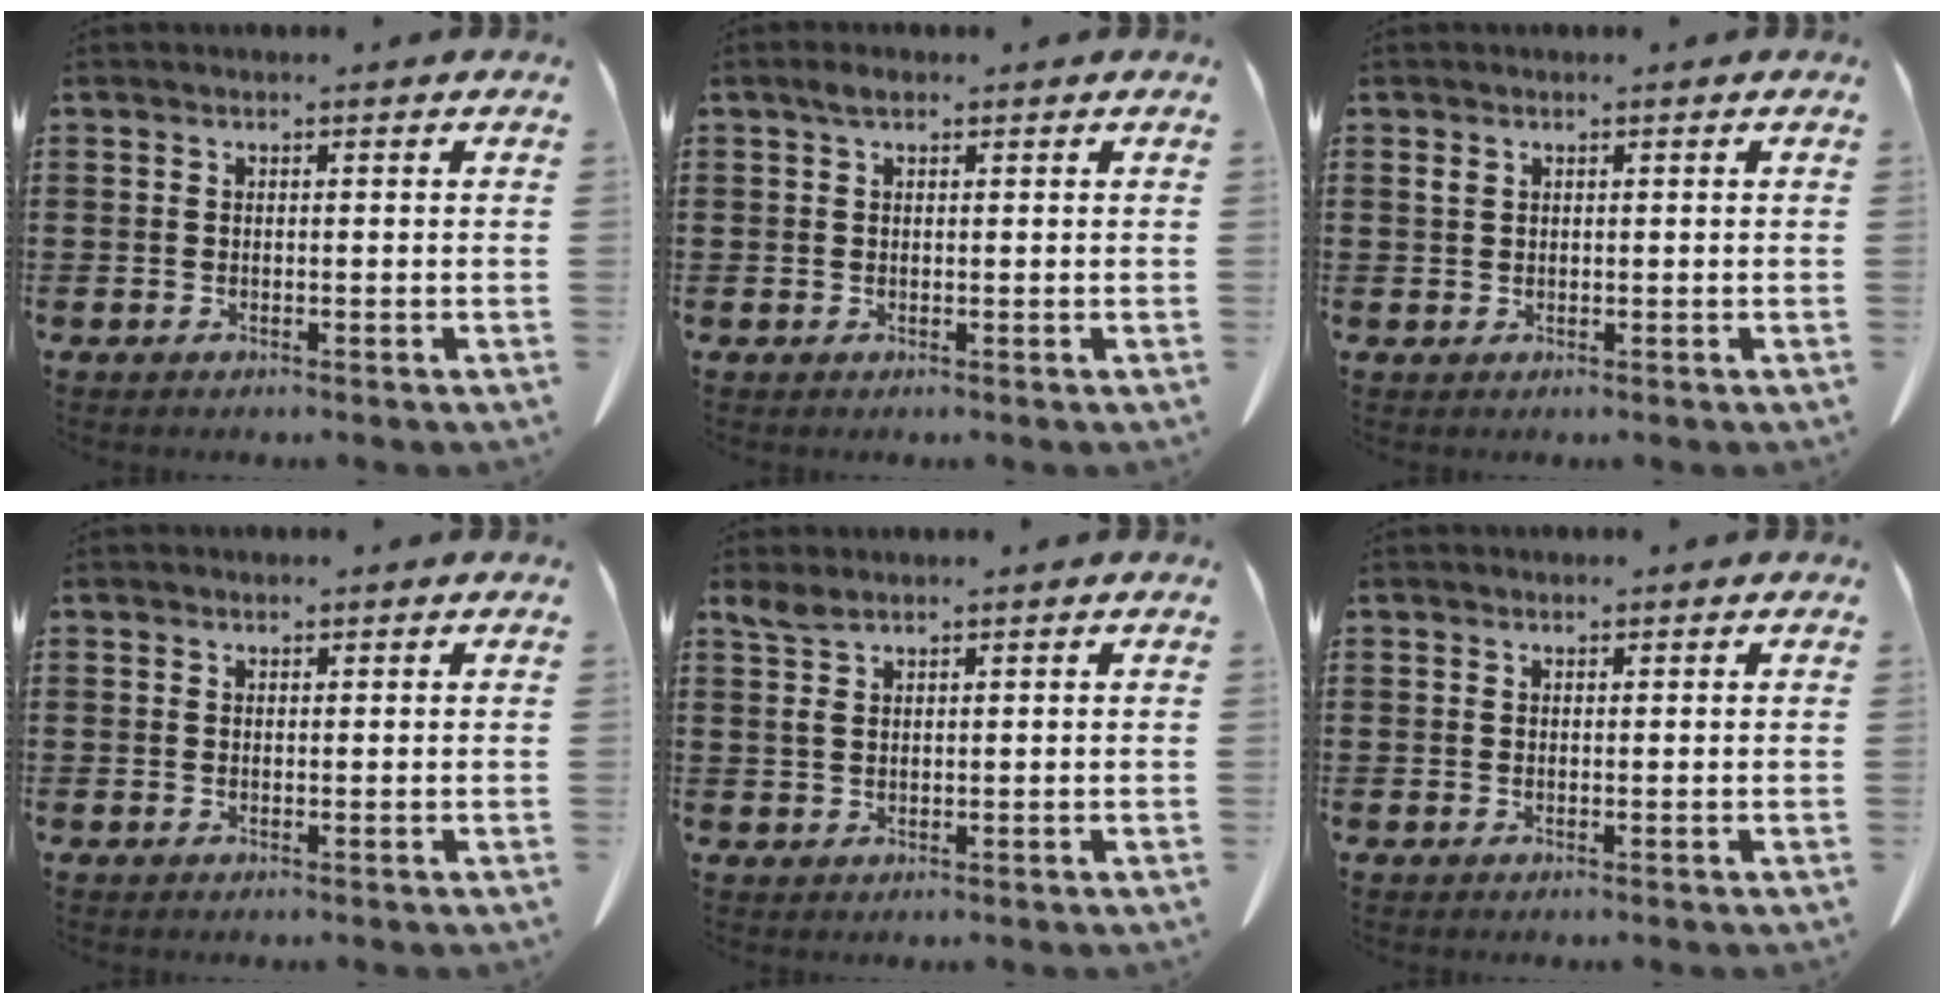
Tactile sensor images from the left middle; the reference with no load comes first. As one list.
[{"total": 1.5, "force": [0.8, 0.9, 0.9], "torque": [-0.021, 0.004, 0.015]}, {"total": 1.1, "force": [0.6, 0.8, 0.5], "torque": [-0.014, 0.002, 0.012]}, {"total": 0.7, "force": [0.6, 0.3, 0.1], "torque": [-0.004, -0.001, 0.014]}, {"total": 2.9, "force": [1.8, 1.1, 2.0], "torque": [-0.053, -0.001, 0.032]}, {"total": 0.5, "force": [0.5, 0.2, 0.1], "torque": [-0.003, -0.001, 0.011]}]